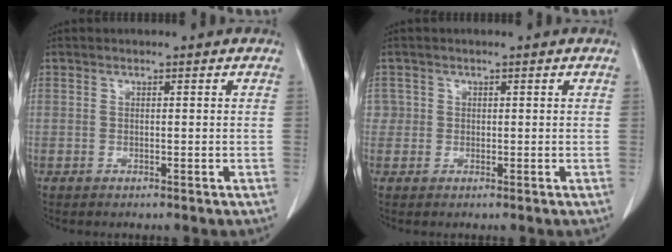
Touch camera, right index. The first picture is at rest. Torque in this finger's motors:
{"motor_torque": [-0.01, -0.01, 0.04, 0.02]}